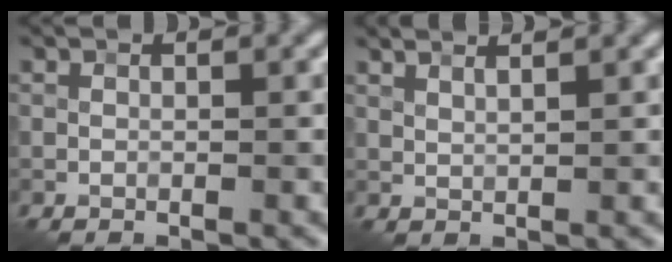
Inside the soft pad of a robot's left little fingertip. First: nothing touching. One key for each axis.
{"total": 3.0, "fx": 2.3, "fy": 1.0, "fz": 1.7, "tx": -0.022, "ty": 0.023, "tz": 0.012}